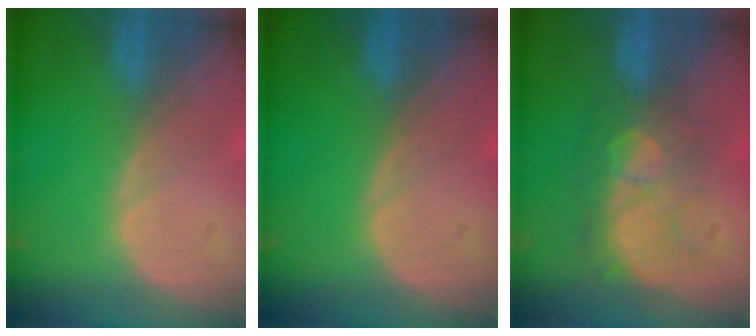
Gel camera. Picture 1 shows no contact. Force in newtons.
{"total": 0.0}
{"total": 8.9, "press": 7.7, "slide": 4.6}